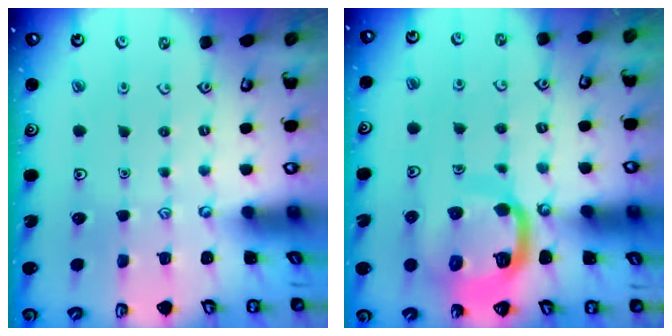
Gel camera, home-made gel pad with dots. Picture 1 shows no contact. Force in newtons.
{"total": 13.3, "press": 13.2, "slide": 1.6}